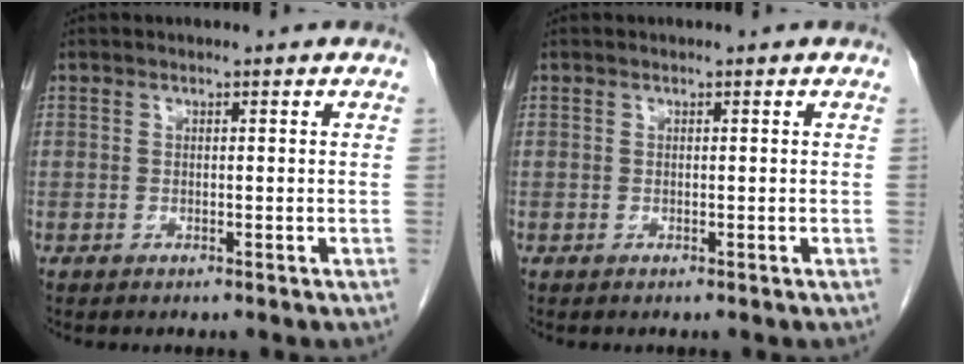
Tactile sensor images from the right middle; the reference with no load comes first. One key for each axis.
{"total": 0.0}